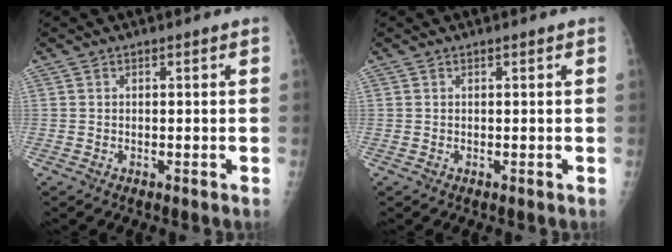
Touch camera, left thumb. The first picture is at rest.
{"total": 0.0}